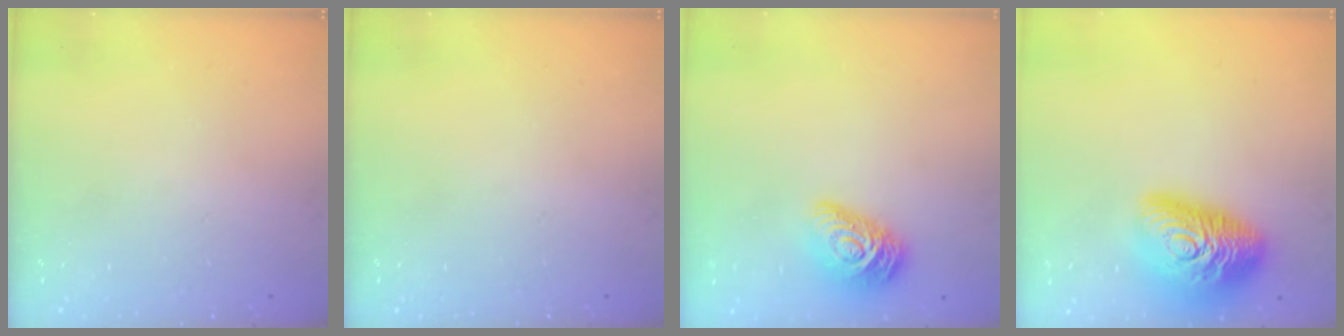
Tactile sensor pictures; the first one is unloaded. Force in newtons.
{"total": 0.0}
{"total": 12.2, "press": 12.2, "slide": 0.6}
{"total": 19.6, "press": 19.5, "slide": 1.0}